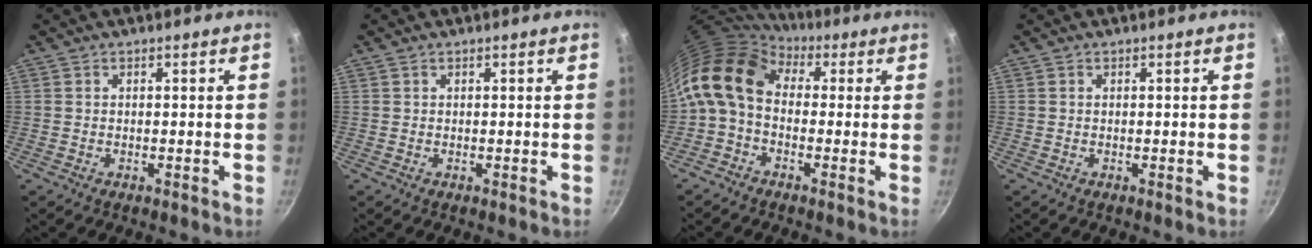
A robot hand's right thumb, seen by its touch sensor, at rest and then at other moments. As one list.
[{"total": 0.0}, {"total": 12.8, "force": [1.5, 9.1, 8.9], "torque": [-0.160, 0.026, 0.002]}, {"total": 0.0}]